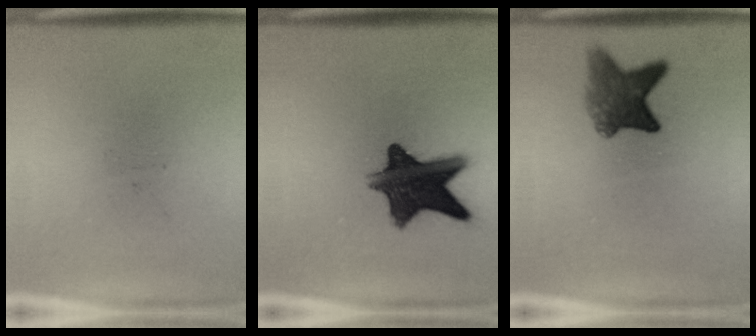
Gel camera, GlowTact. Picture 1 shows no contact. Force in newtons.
{"total": 12.2}
{"total": 5.9}